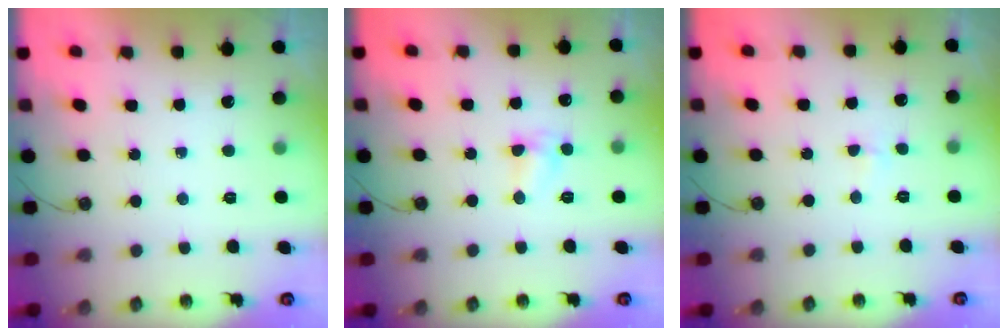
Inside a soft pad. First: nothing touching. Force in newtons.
{"total": 6.3, "press": 6.3, "slide": 0.7}
{"total": 4.2, "press": 2.3, "slide": 3.5}